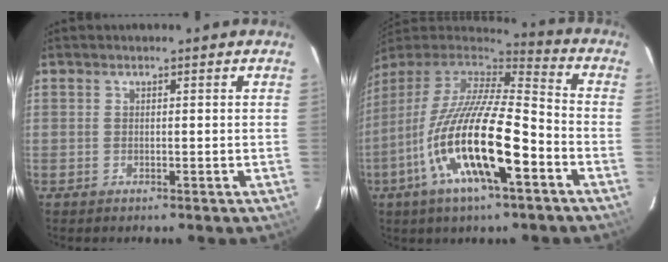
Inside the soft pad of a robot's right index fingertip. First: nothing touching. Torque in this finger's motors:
{"motor_torque": [1.32, -0.82, 1.06, 0.21]}